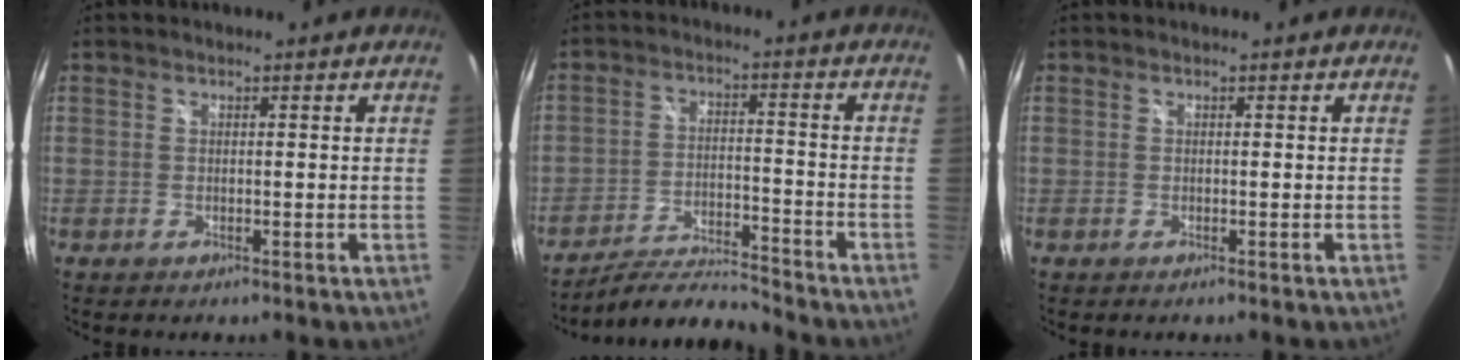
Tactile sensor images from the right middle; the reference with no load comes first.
{"total": 7.7, "force": [-7.6, -0.1, 1.0], "torque": [-0.035, 0.006, -0.133]}
{"total": 0.0}